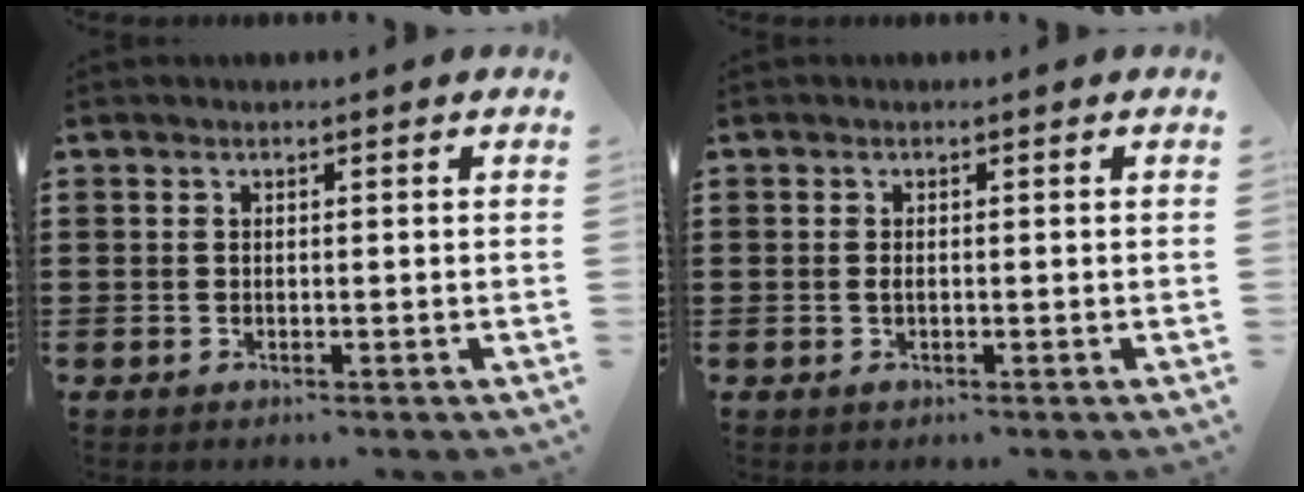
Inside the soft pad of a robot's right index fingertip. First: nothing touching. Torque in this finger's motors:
{"motor_torque": [0.75, 0.47, 0.04, 0.04]}